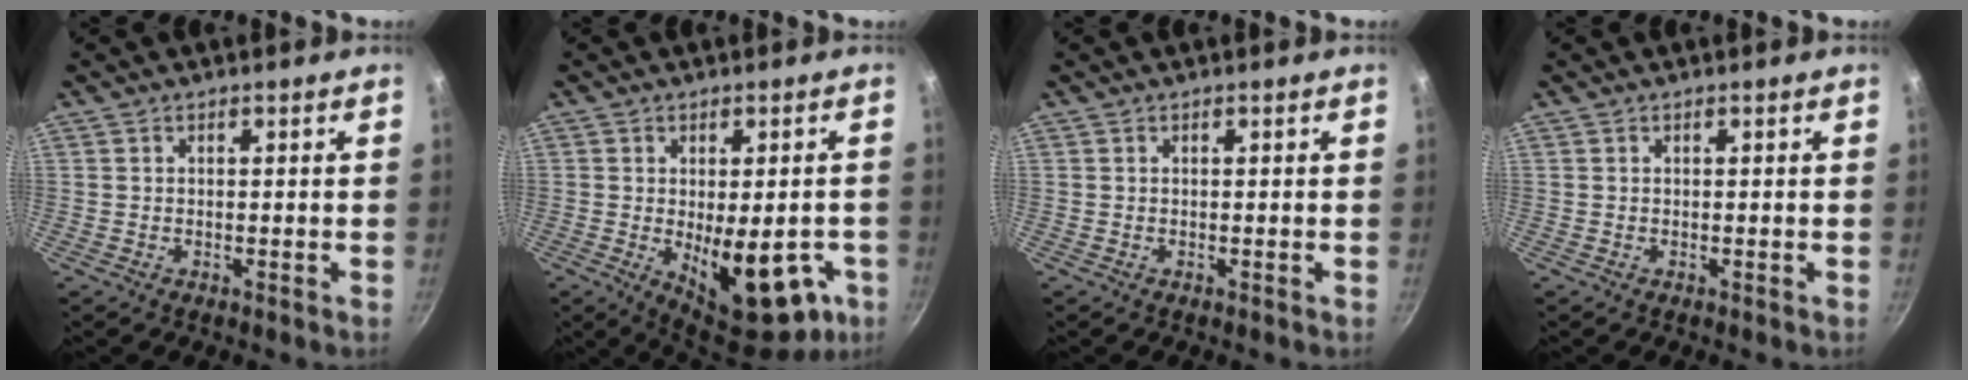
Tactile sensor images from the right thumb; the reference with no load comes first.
{"total": 16.9, "force": [-4.8, 8.0, 14.1], "torque": [-0.149, -0.012, -0.044]}
{"total": 0.0}
{"total": 0.0}